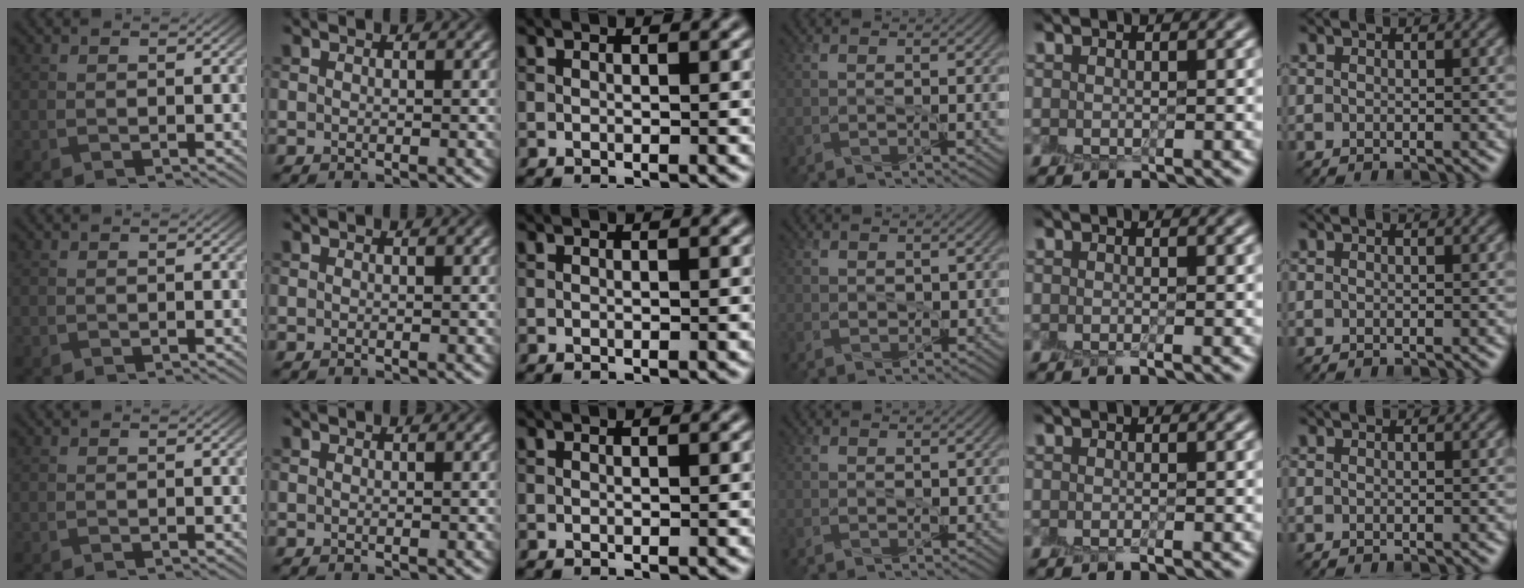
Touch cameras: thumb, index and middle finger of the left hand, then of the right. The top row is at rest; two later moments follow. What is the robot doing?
{"motion": "peel", "object": "small bumper sticker"}